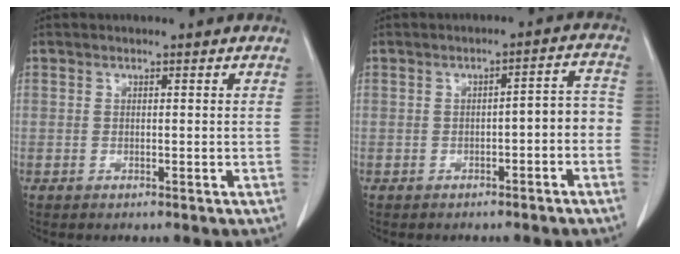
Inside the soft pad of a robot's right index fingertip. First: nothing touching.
{"total": 4.4, "force": [-1.8, 1.5, 3.8], "torque": [-0.044, 0.027, -0.021]}